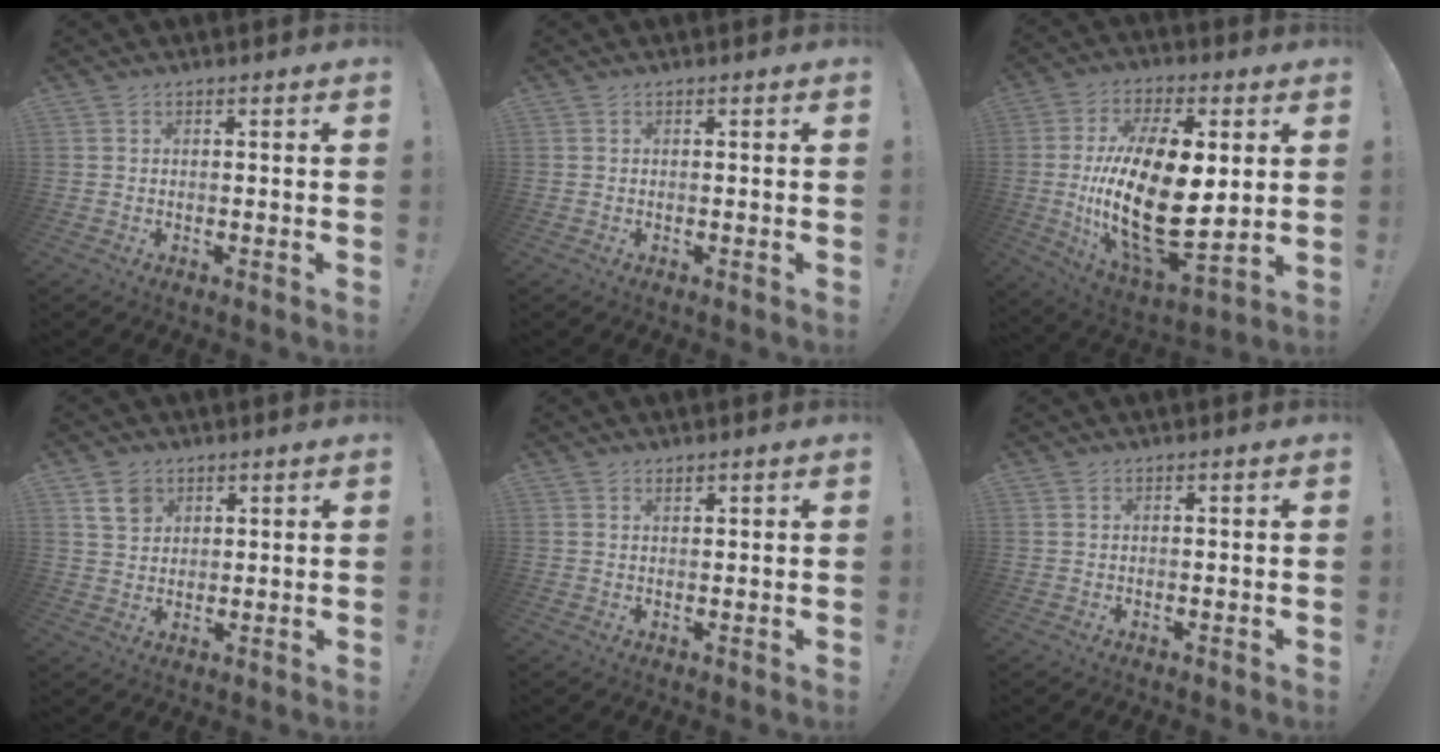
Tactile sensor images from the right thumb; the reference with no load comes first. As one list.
[{"total": 0.0}, {"total": 25.9, "force": [0.8, 12.2, 22.8], "torque": [-0.450, -0.022, 0.020]}, {"total": 6.6, "force": [3.7, 4.8, 2.6], "torque": [-0.034, -0.013, 0.071]}, {"total": 0.9, "force": [0.8, 0.3, 0.3], "torque": [0.002, -0.004, 0.013]}, {"total": 0.0}]